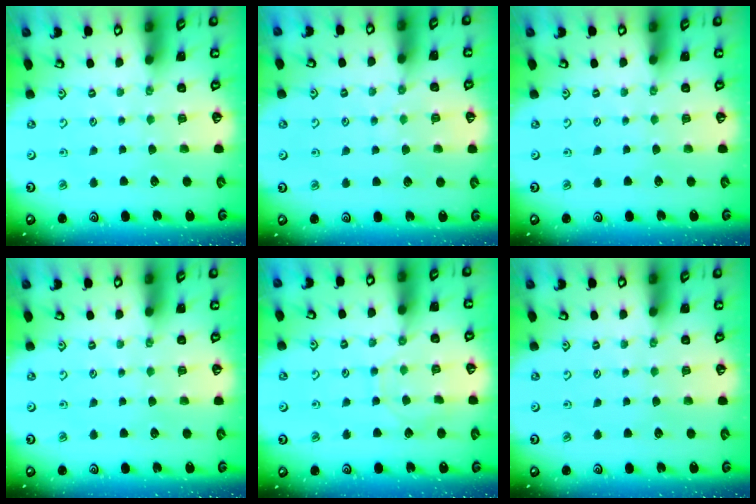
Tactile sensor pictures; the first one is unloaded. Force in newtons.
{"total": 6.2, "press": 6.1, "slide": 0.8}
{"total": 0.0}
{"total": 0.0}
{"total": 7.6, "press": 7.5, "slide": 0.9}
{"total": 0.0}